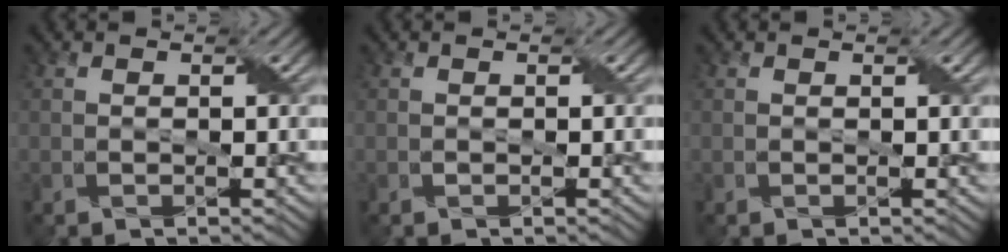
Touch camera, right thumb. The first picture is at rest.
{"total": 0.5, "force": [-0.1, 0.2, 0.5], "torque": [-0.008, -0.001, 0.000]}
{"total": 0.5, "force": [0.2, 0.0, 0.5], "torque": [-0.007, 0.002, 0.002]}